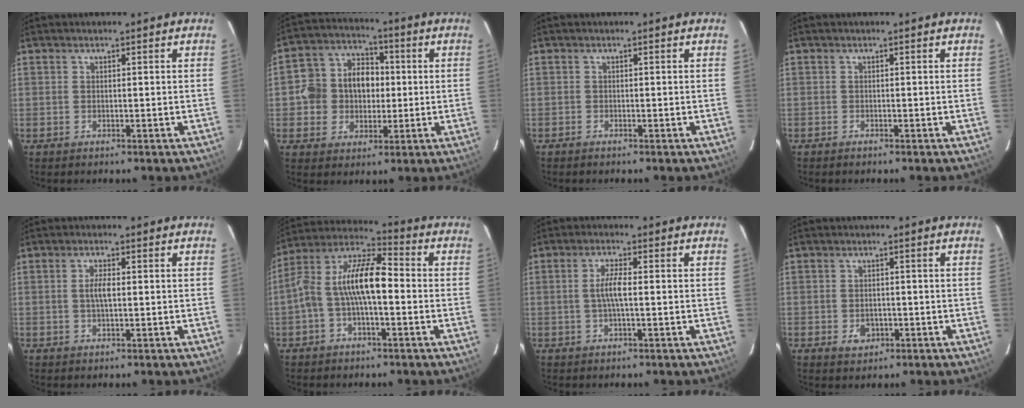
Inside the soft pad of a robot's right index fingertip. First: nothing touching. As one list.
[{"total": 10.6, "force": [0.0, 9.5, 4.6], "torque": [-0.107, 0.036, -0.001]}, {"total": 0.7, "force": [-0.6, 0.2, 0.1], "torque": [-0.005, 0.000, -0.013]}, {"total": 0.6, "force": [-0.6, 0.2, 0.0], "torque": [-0.003, 0.001, -0.012]}, {"total": 2.8, "force": [0.0, 0.9, 2.7], "torque": [-0.052, 0.003, 0.000]}, {"total": 11.9, "force": [-1.5, 4.2, 11.0], "torque": [-0.216, 0.022, -0.034]}, {"total": 3.9, "force": [-0.3, 0.5, 3.9], "torque": [-0.076, 0.003, -0.005]}, {"total": 3.7, "force": [-1.3, 2.9, 1.9], "torque": [-0.037, 0.000, -0.014]}]